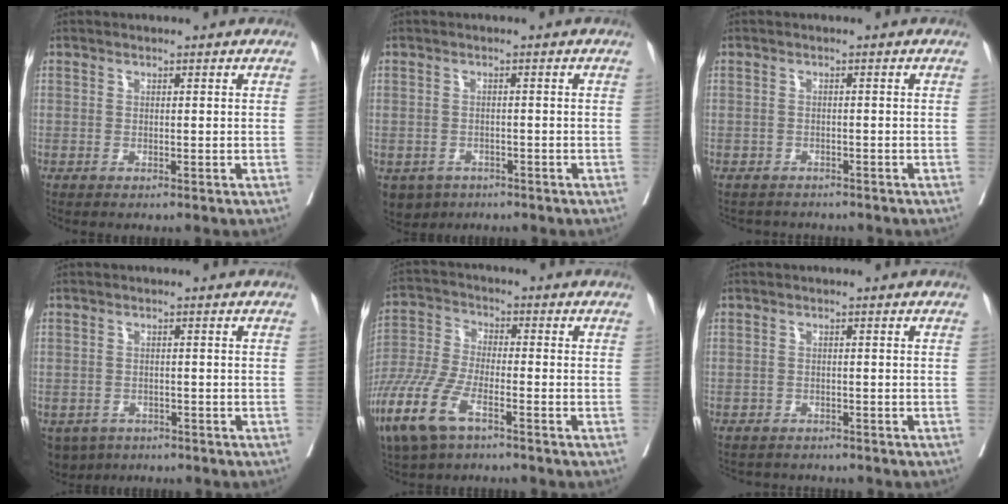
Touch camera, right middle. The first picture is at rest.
{"total": 5.4, "force": [-3.4, 4.0, 1.2], "torque": [-0.021, 0.000, -0.050]}
{"total": 3.7, "force": [-3.4, 1.6, 0.2], "torque": [-0.005, -0.001, -0.048]}
{"total": 5.4, "force": [-3.8, 3.7, 1.2], "torque": [-0.020, -0.001, -0.057]}
{"total": 11.0, "force": [-6.3, 3.7, 8.2], "torque": [-0.192, -0.022, -0.125]}
{"total": 4.3, "force": [-3.9, 1.8, 0.5], "torque": [-0.007, -0.001, -0.054]}